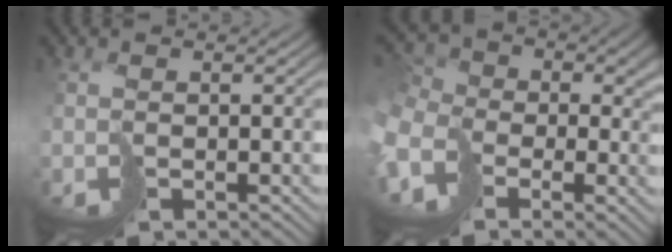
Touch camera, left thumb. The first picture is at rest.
{"total": 8.3, "force": [-3.6, 5.9, 4.5], "torque": [-0.127, -0.024, -0.077]}